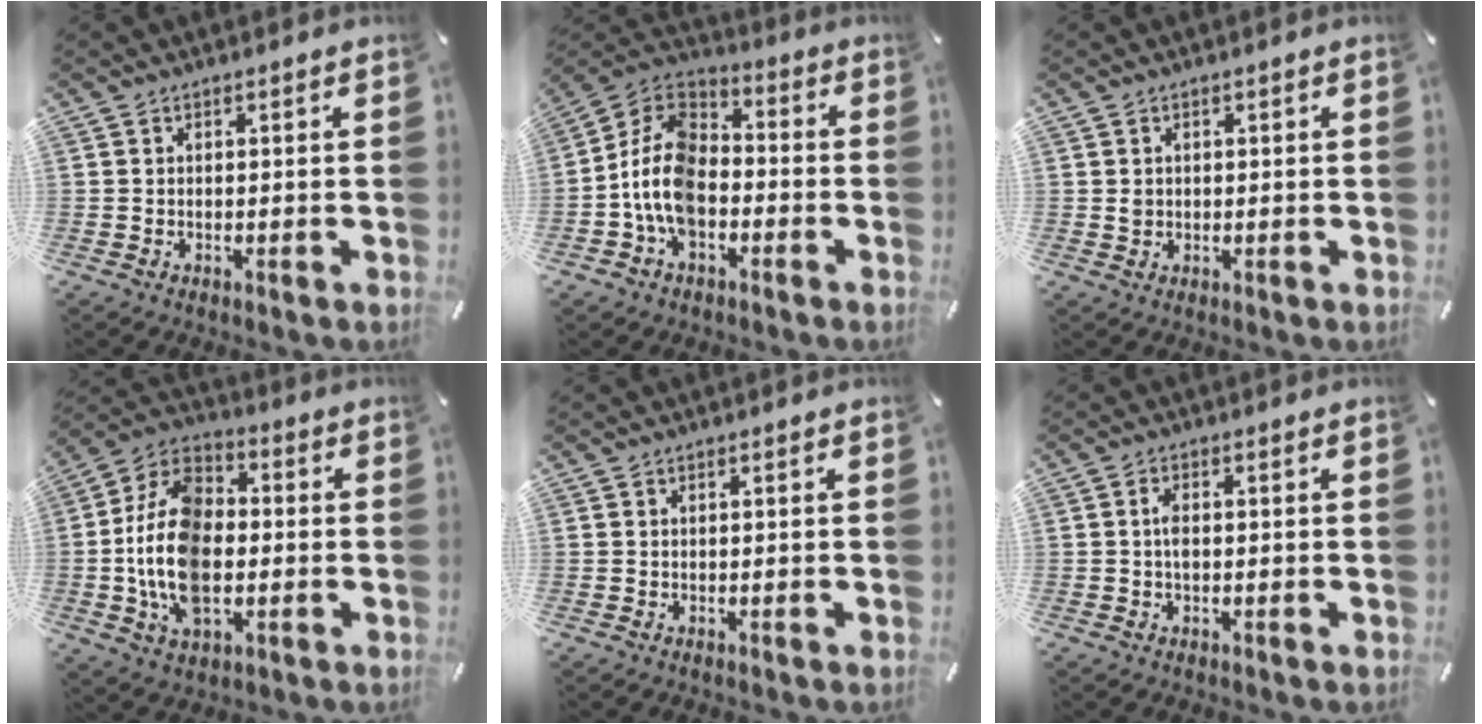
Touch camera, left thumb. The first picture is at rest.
{"total": 12.6, "force": [-4.4, 8.7, 8.0], "torque": [-0.192, 0.016, -0.089]}
{"total": 1.4, "force": [0.2, 1.3, 0.4], "torque": [-0.001, 0.002, 0.000]}
{"total": 17.4, "force": [-2.6, 11.4, 12.8], "torque": [-0.287, 0.011, -0.049]}
{"total": 0.0}
{"total": 2.4, "force": [-0.1, 1.2, 2.0], "torque": [-0.039, 0.001, -0.003]}